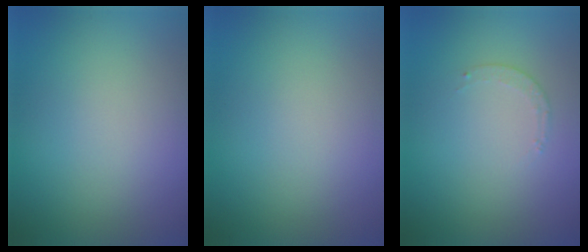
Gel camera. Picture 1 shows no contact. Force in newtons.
{"total": 0.0}
{"total": 0.6, "press": 0.5, "slide": 0.3}